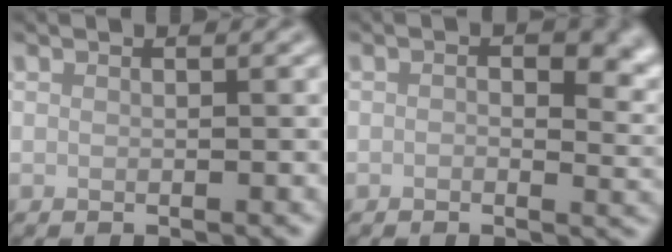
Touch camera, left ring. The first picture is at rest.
{"total": 5.1, "force": [1.1, 2.8, 4.1], "torque": [-0.036, -0.001, 0.010]}